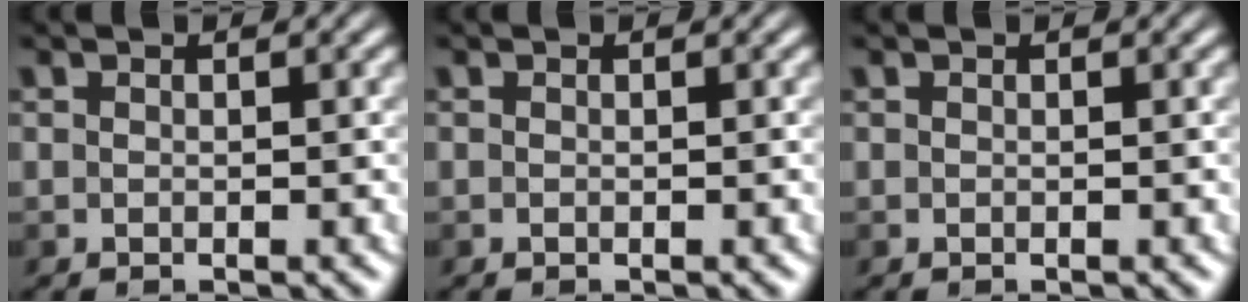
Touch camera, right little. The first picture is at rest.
{"total": 0.0}
{"total": 0.0}